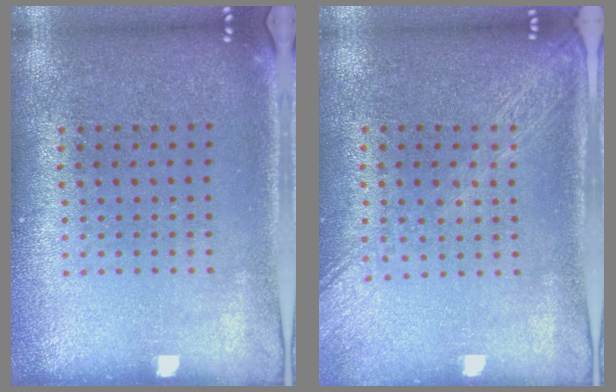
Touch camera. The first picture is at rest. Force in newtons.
{"total": 1.9, "press": 1.7, "slide": 1.0}